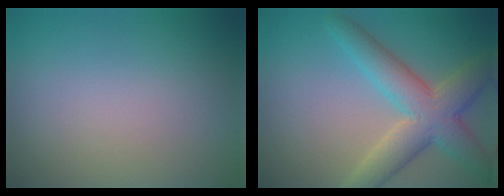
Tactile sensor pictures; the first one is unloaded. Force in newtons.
{"total": 6.6, "press": 6.5, "slide": 0.3}